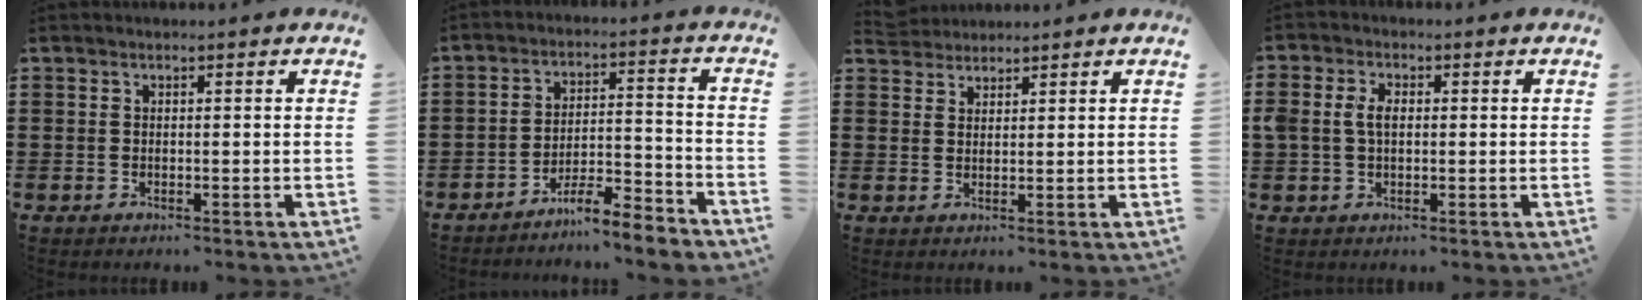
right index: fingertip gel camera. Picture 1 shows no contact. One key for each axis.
{"total": 6.2, "fx": -5.9, "fy": 0.0, "fz": 2.0, "tx": -0.040, "ty": 0.000, "tz": -0.115}
{"total": 2.7, "fx": 2.6, "fy": 0.7, "fz": -0.3, "tx": -0.003, "ty": 0.002, "tz": 0.052}
{"total": 3.3, "fx": 0.3, "fy": 2.2, "fz": 2.5, "tx": -0.061, "ty": 0.009, "tz": 0.002}